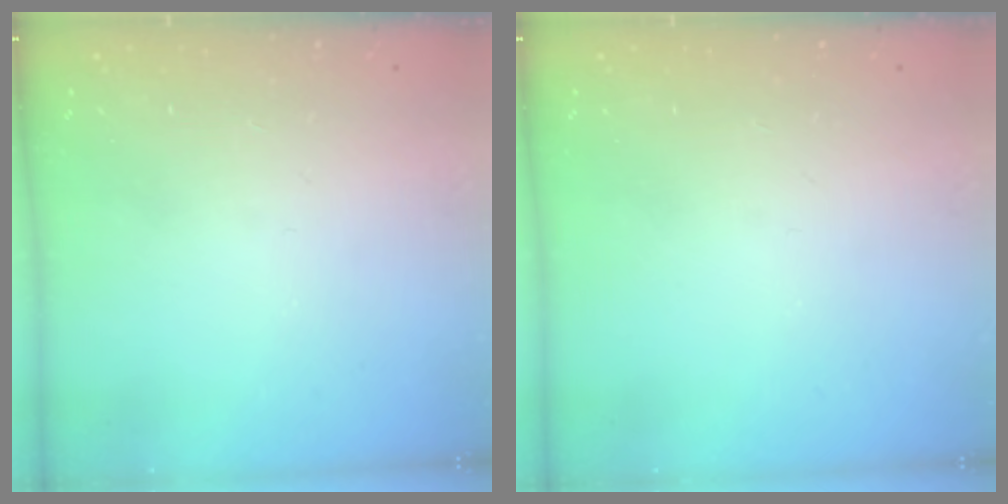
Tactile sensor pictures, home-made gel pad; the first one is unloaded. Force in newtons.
{"total": 0.0}